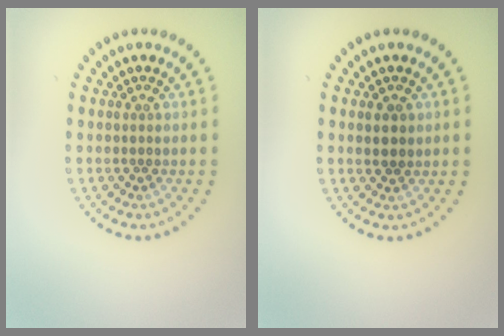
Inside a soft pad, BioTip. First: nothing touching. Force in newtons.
{"total": 1.7, "press": 1.6, "slide": 0.5}